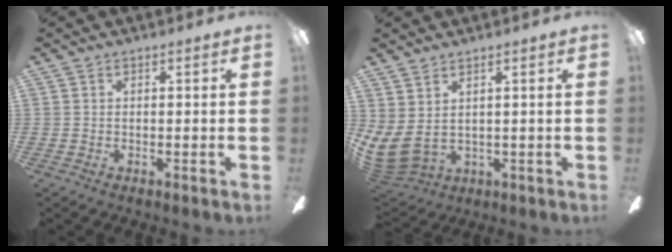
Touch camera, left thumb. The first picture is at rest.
{"total": 6.1, "force": [2.4, 3.2, 4.7], "torque": [-0.122, -0.026, 0.045]}